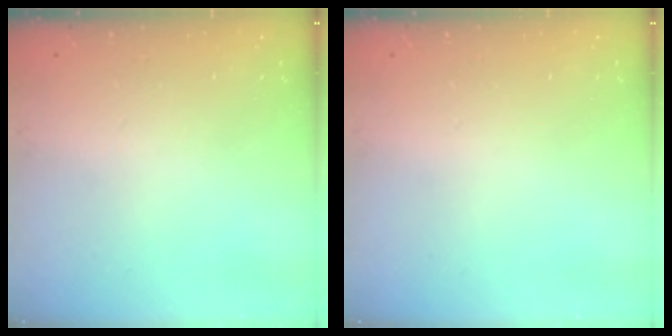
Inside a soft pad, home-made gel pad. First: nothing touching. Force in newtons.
{"total": 0.0}